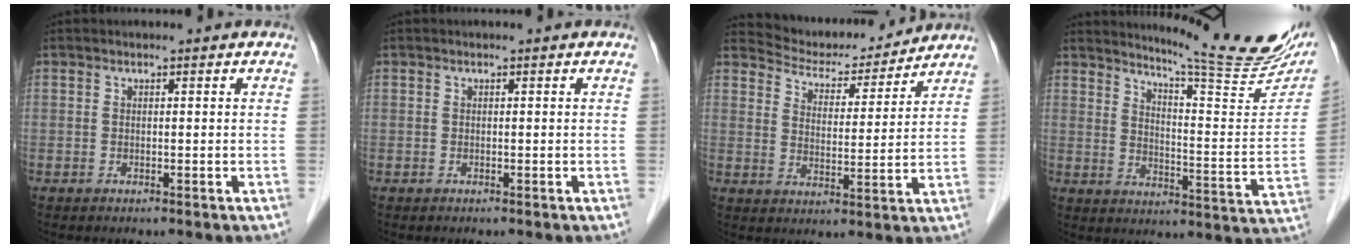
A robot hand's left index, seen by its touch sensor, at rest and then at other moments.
{"total": 0.0}
{"total": 9.4, "force": [9.2, 1.6, 0.9], "torque": [-0.016, -0.003, 0.140]}
{"total": 18.8, "force": [16.4, 0.9, 9.2], "torque": [-0.127, -0.084, 0.202]}